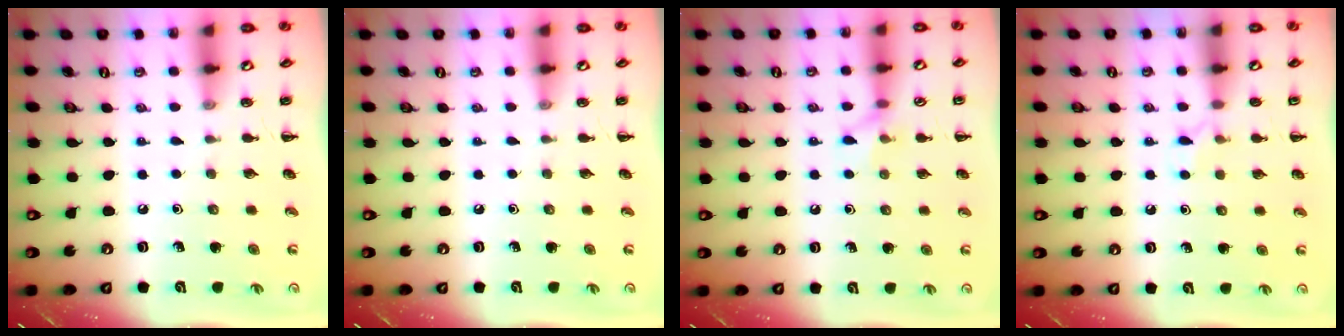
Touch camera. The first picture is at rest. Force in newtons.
{"total": 0.0}
{"total": 6.4, "press": 6.2, "slide": 1.8}
{"total": 5.0, "press": 4.8, "slide": 1.6}